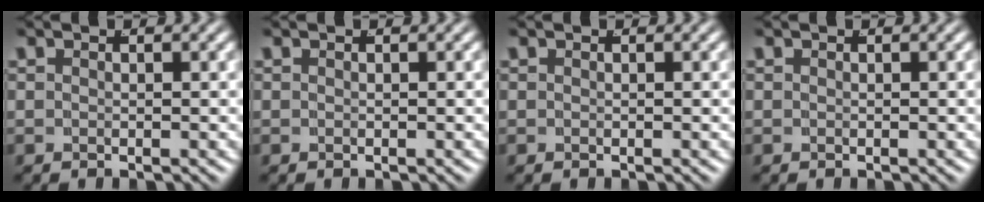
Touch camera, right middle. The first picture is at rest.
{"total": 0.0}
{"total": 0.0}
{"total": 0.0}